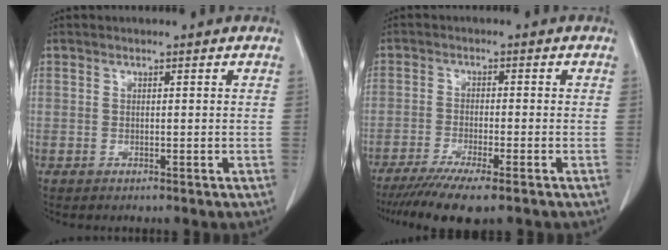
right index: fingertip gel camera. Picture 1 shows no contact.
{"total": 8.7, "force": [-6.5, 0.3, 5.8], "torque": [-0.090, -0.020, -0.104]}